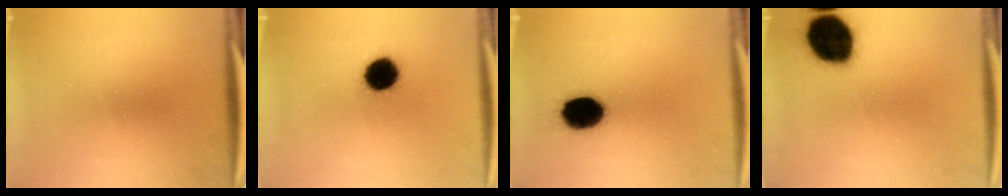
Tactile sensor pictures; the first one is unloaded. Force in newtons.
{"total": 10.5}
{"total": 13.9}
{"total": 15.8}